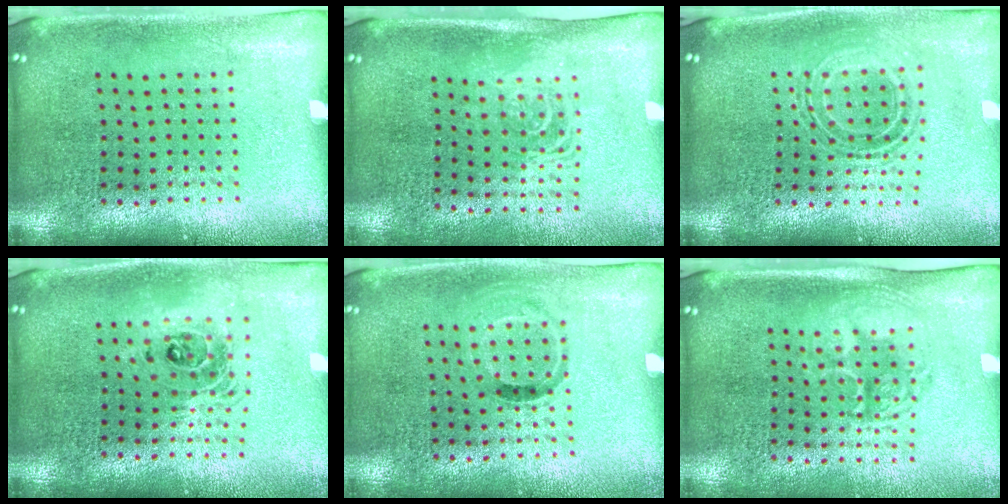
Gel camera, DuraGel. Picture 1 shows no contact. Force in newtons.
{"total": 1.6, "press": 1.3, "slide": 1.0}
{"total": 0.7, "press": 0.7, "slide": 0.1}
{"total": 1.7, "press": 1.4, "slide": 0.9}
{"total": 0.8, "press": 0.6, "slide": 0.6}
{"total": 1.6, "press": 1.4, "slide": 0.8}